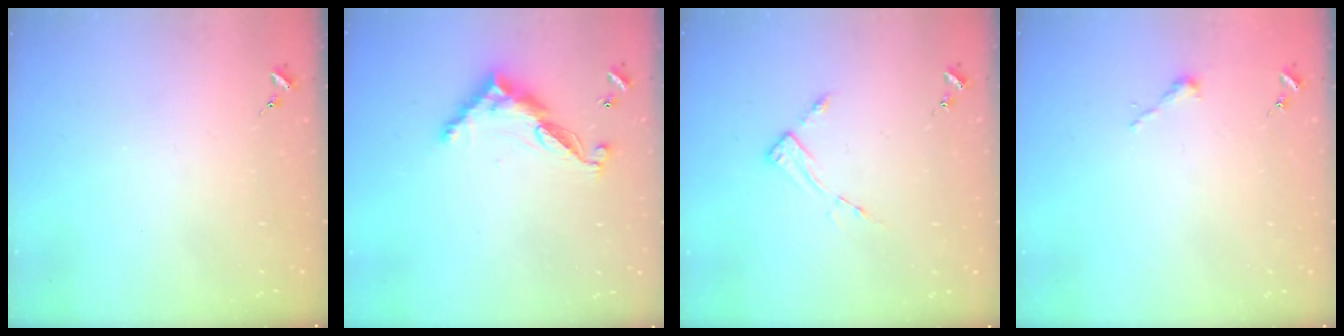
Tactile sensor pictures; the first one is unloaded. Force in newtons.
{"total": 11.7, "press": 11.7, "slide": 0.3}
{"total": 3.4, "press": 3.4, "slide": 0.4}
{"total": 2.5, "press": 2.5, "slide": 0.2}